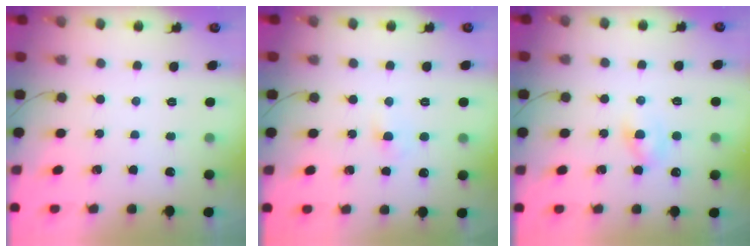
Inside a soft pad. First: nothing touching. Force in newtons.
{"total": 2.4, "press": 2.2, "slide": 0.9}
{"total": 2.4, "press": 2.2, "slide": 1.0}